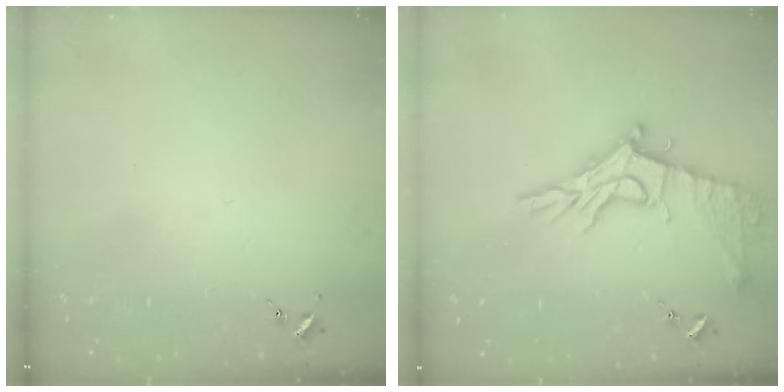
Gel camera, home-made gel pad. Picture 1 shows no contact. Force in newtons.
{"total": 14.4, "press": 14.4, "slide": 1.1}